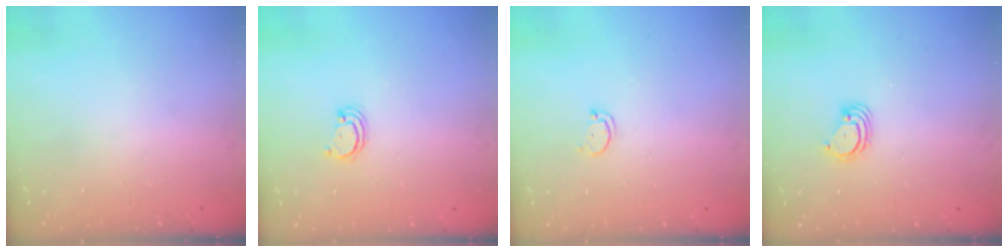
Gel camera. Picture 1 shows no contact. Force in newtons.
{"total": 2.2, "press": 2.2, "slide": 0.2}
{"total": 1.7, "press": 1.7, "slide": 0.2}
{"total": 3.9, "press": 3.9, "slide": 0.2}